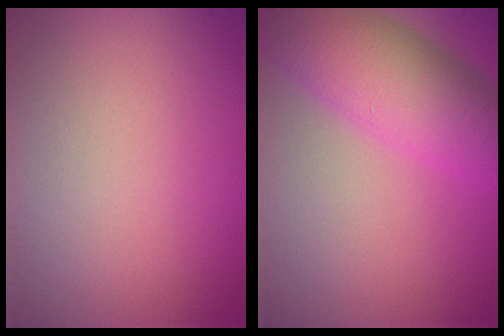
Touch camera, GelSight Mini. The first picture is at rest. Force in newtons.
{"total": 7.6, "press": 7.6, "slide": 0.2}